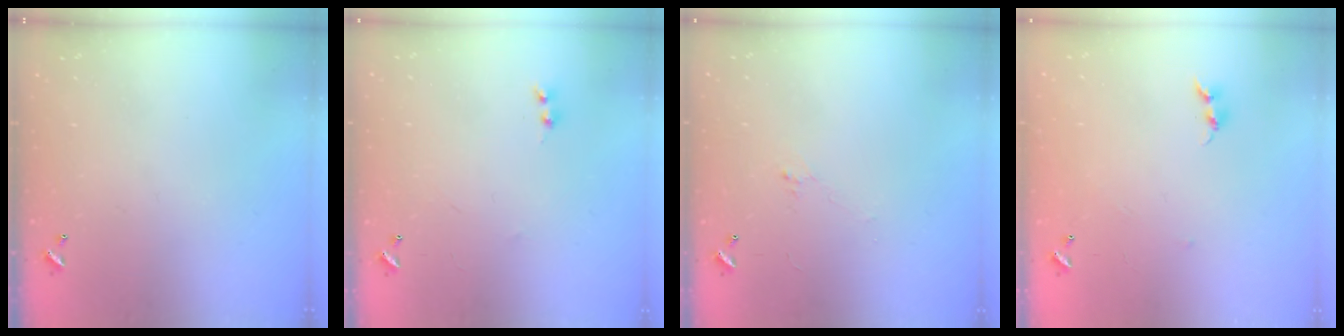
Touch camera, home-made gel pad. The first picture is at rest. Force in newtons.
{"total": 2.0, "press": 2.0, "slide": 0.5}
{"total": 0.6, "press": 0.3, "slide": 0.5}
{"total": 5.1, "press": 5.0, "slide": 0.7}